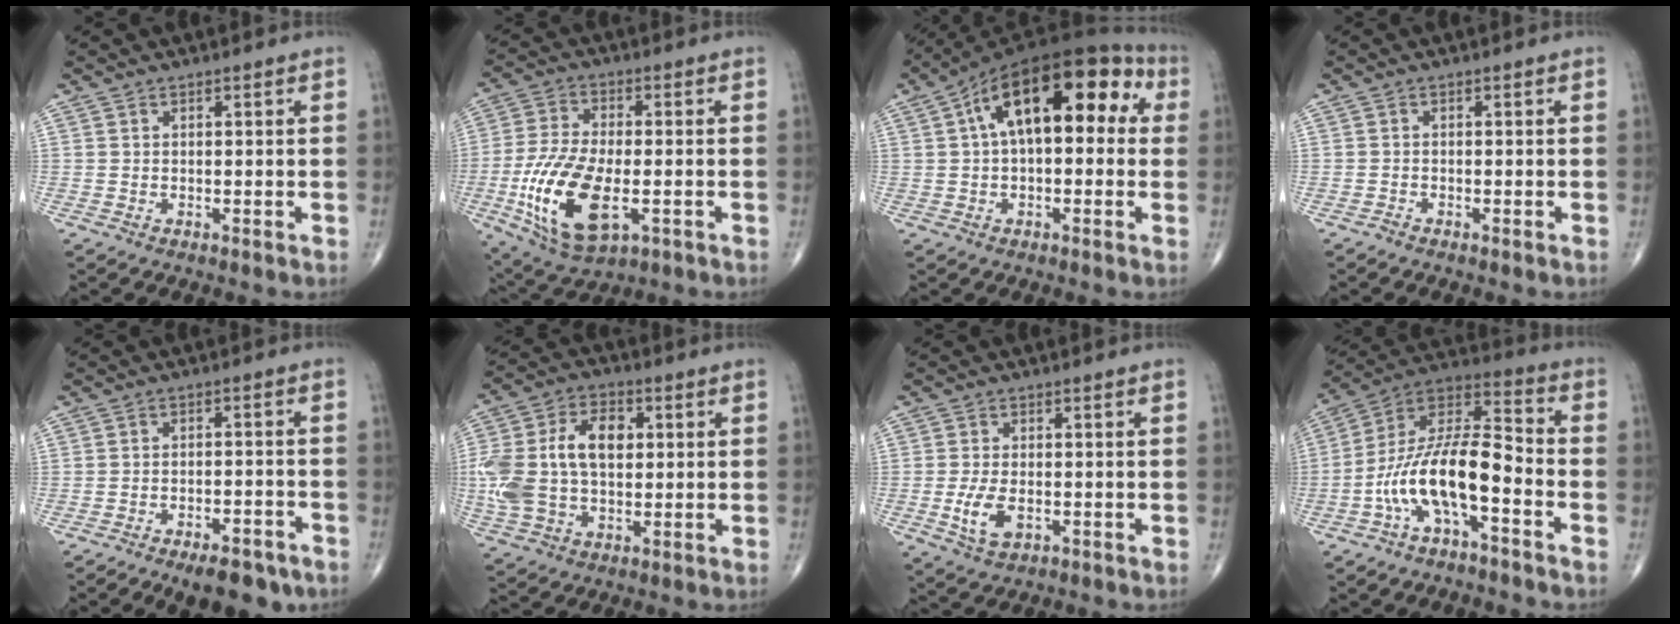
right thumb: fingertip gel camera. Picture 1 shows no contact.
{"total": 16.7, "force": [-4.3, 7.8, 14.1], "torque": [-0.286, -0.002, -0.067]}
{"total": 18.8, "force": [4.3, 9.2, 15.8], "torque": [-0.222, 0.049, 0.052]}
{"total": 0.6, "force": [-0.5, 0.1, 0.2], "torque": [-0.008, -0.002, -0.015]}
{"total": 9.8, "force": [-7.2, 4.0, 5.4], "torque": [-0.060, 0.040, -0.099]}
{"total": 17.2, "force": [1.5, 10.9, 13.3], "torque": [-0.276, 0.022, 0.028]}
{"total": 5.5, "force": [-1.4, 2.9, 4.4], "torque": [-0.092, -0.004, -0.022]}
{"total": 15.1, "force": [-5.7, 5.3, 12.9], "torque": [-0.244, 0.077, -0.108]}